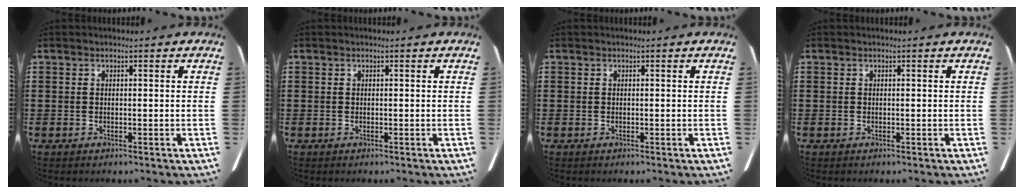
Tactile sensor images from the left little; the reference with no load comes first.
{"total": 0.0}
{"total": 0.0}
{"total": 0.0}